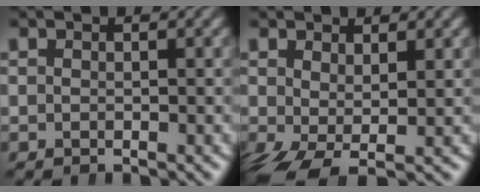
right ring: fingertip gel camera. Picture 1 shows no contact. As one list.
[{"total": 3.8, "force": [-1.4, 1.8, 3.0], "torque": [-0.061, -0.028, -0.004]}]